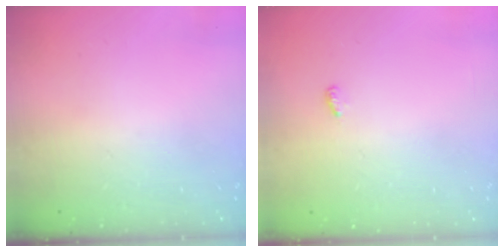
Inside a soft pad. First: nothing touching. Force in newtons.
{"total": 3.6, "press": 3.6, "slide": 0.4}